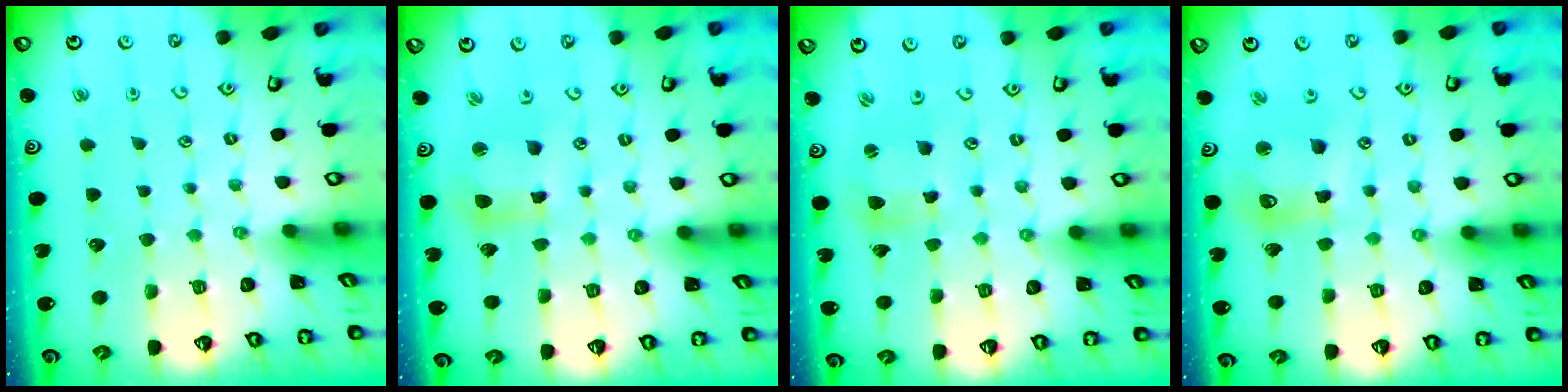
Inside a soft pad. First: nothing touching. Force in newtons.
{"total": 6.6, "press": 6.5, "slide": 1.1}
{"total": 4.2, "press": 4.2, "slide": 0.5}
{"total": 10.4, "press": 10.3, "slide": 1.4}